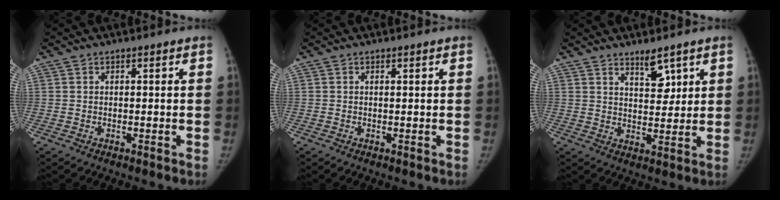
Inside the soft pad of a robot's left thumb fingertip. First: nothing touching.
{"total": 0.0}
{"total": 5.2, "force": [3.6, 2.1, 3.2], "torque": [-0.032, -0.031, 0.061]}